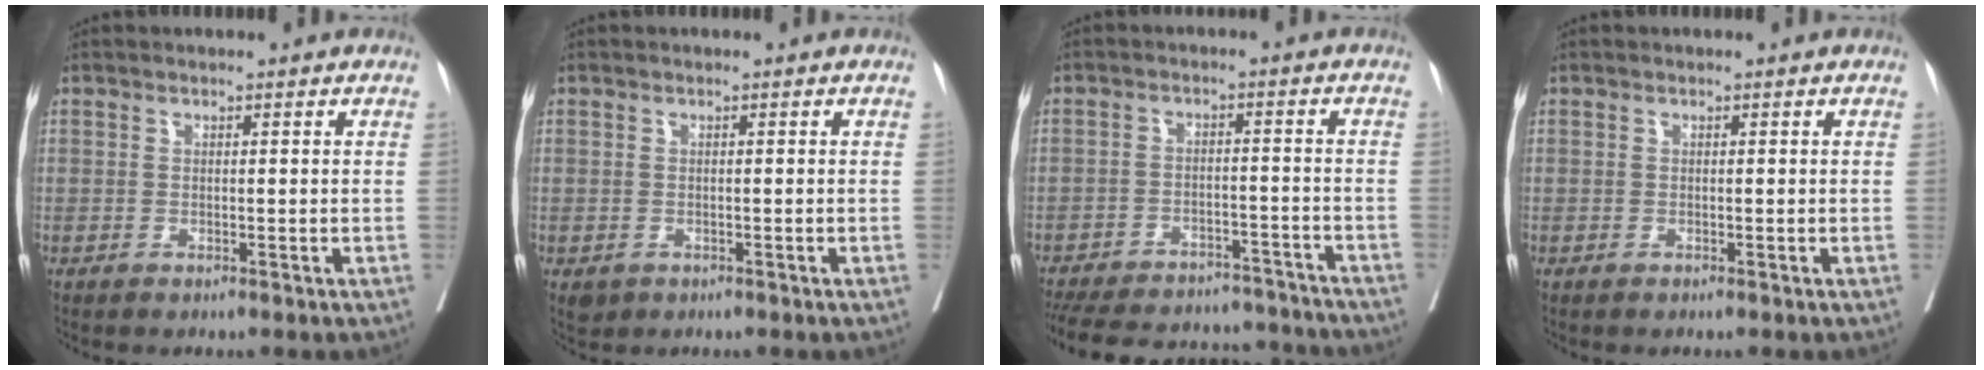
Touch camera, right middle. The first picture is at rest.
{"total": 1.4, "force": [-0.6, 1.1, 0.5], "torque": [-0.007, 0.001, -0.001]}
{"total": 22.8, "force": [-20.5, 6.8, 7.3], "torque": [-0.173, -0.010, -0.275]}
{"total": 0.0}